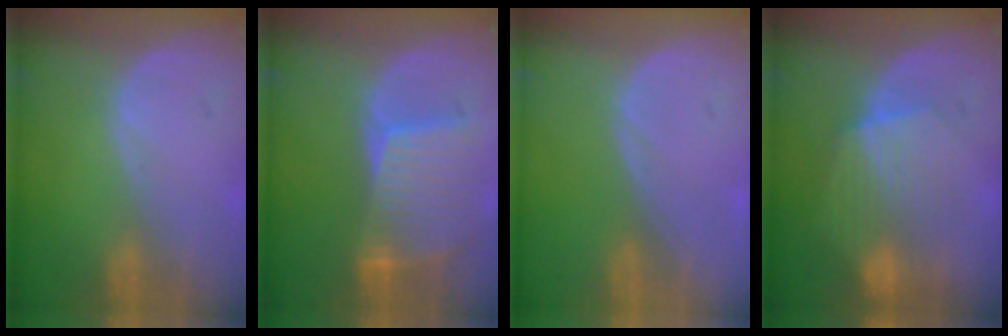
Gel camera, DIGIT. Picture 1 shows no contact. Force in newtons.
{"total": 9.0, "press": 8.0, "slide": 4.1}
{"total": 0.0}
{"total": 8.4, "press": 8.0, "slide": 2.3}